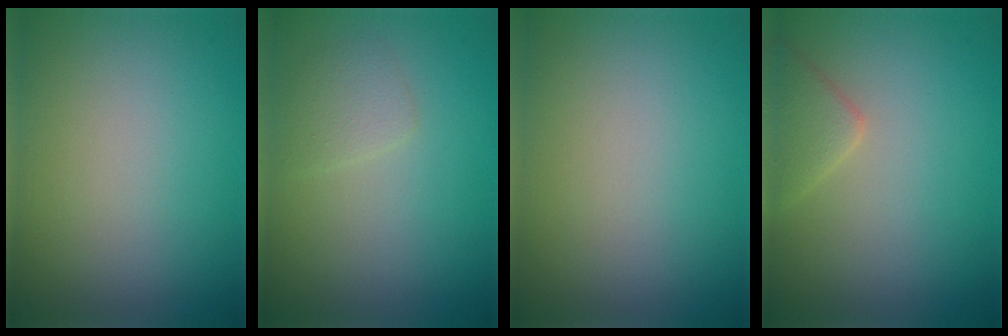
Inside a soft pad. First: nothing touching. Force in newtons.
{"total": 1.5, "press": 1.5, "slide": 0.1}
{"total": 0.0}
{"total": 2.3, "press": 2.3, "slide": 0.1}